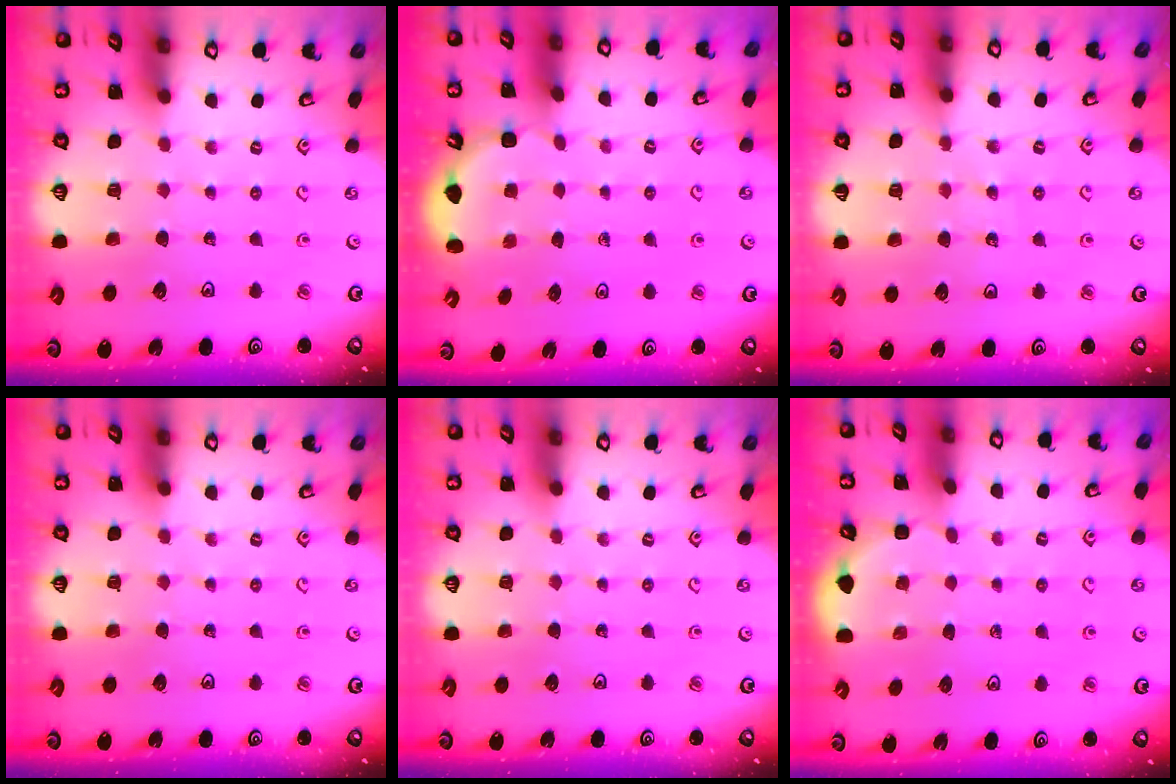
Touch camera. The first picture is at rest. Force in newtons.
{"total": 2.5, "press": 2.1, "slide": 1.5}
{"total": 5.8, "press": 5.5, "slide": 1.6}
{"total": 0.0}
{"total": 0.0}
{"total": 1.8, "press": 1.7, "slide": 0.0}